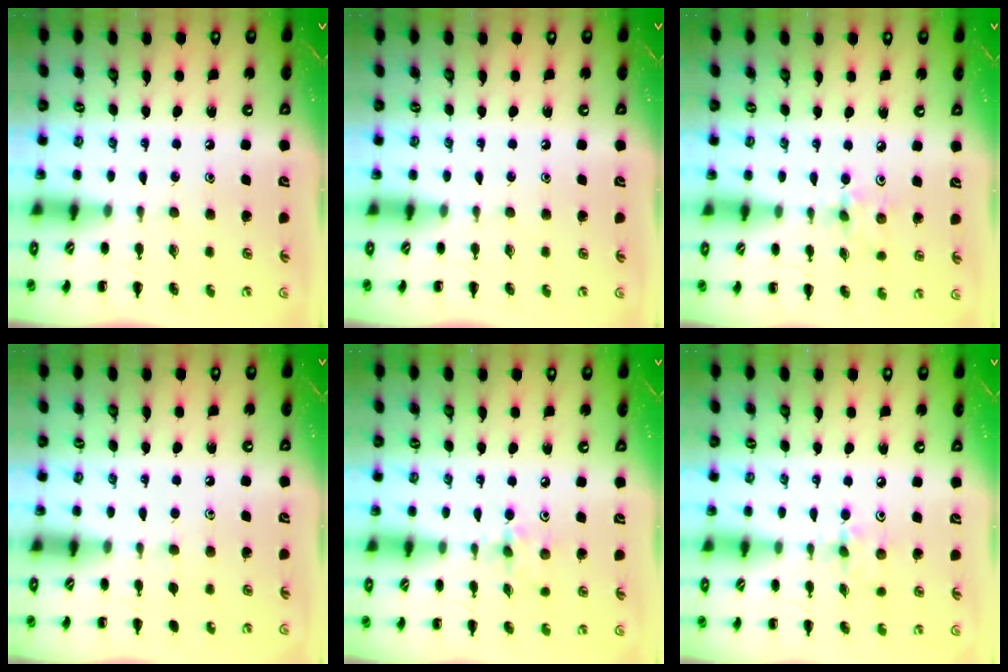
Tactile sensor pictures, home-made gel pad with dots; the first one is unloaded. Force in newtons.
{"total": 0.0}
{"total": 2.9, "press": 2.7, "slide": 0.9}
{"total": 2.5, "press": 2.2, "slide": 1.2}
{"total": 2.4, "press": 2.4, "slide": 0.5}
{"total": 2.4, "press": 2.4, "slide": 0.5}